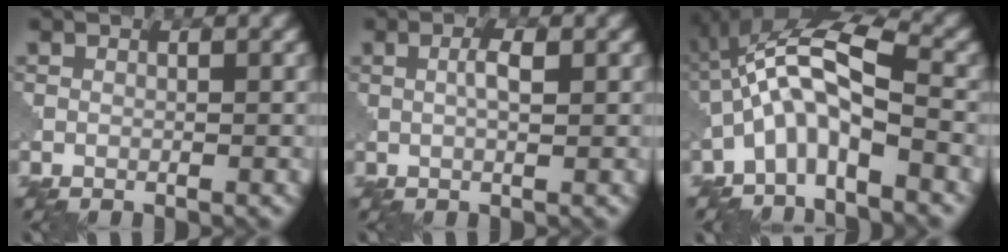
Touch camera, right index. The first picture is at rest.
{"total": 1.9, "force": [0.3, 0.4, 1.8], "torque": [-0.037, 0.005, 0.004]}
{"total": 6.4, "force": [-1.9, 1.8, 5.9], "torque": [-0.114, 0.027, -0.048]}